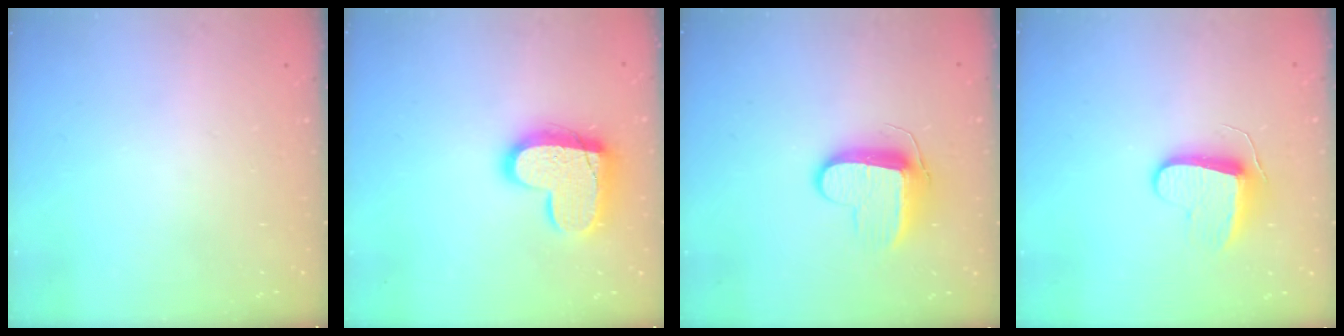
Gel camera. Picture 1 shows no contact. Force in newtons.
{"total": 15.7, "press": 15.6, "slide": 1.1}
{"total": 9.6, "press": 9.6, "slide": 0.6}
{"total": 8.9, "press": 8.9, "slide": 0.1}